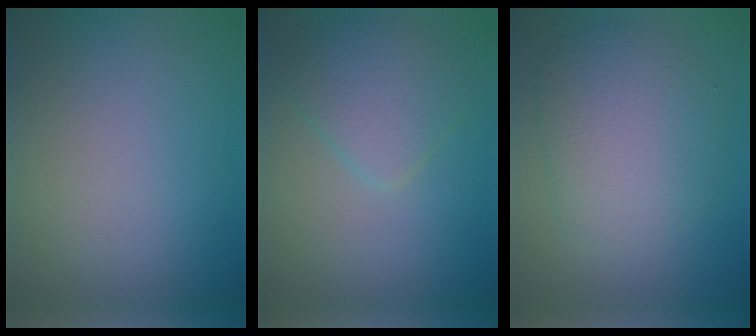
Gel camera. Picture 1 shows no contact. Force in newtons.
{"total": 3.7, "press": 3.7, "slide": 0.0}
{"total": 5.0, "press": 5.0, "slide": 0.1}